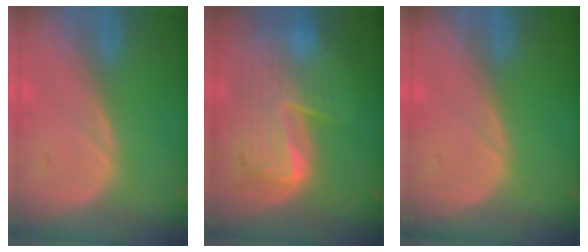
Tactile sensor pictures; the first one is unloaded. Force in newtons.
{"total": 9.9, "press": 8.4, "slide": 5.1}
{"total": 0.0}